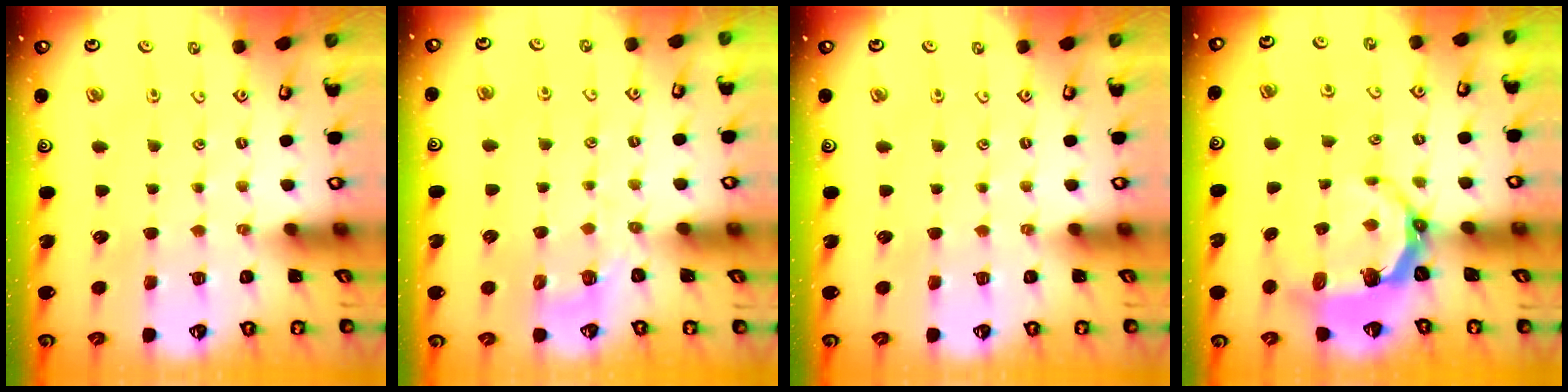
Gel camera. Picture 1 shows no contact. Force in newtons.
{"total": 2.3, "press": 1.5, "slide": 1.7}
{"total": 0.0}
{"total": 5.6, "press": 4.2, "slide": 3.7}